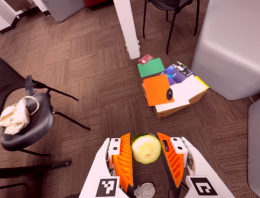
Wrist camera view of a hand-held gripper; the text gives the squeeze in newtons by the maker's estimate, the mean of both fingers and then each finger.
{"total": 11.5, "left": 11.8, "right": 11.2}